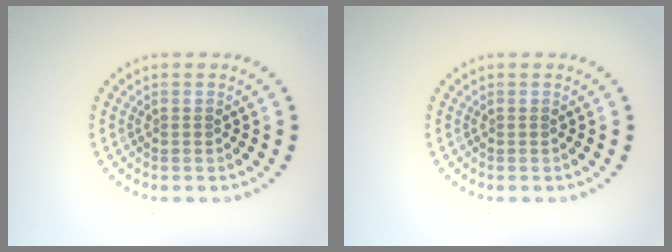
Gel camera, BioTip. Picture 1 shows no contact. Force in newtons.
{"total": 0.0}